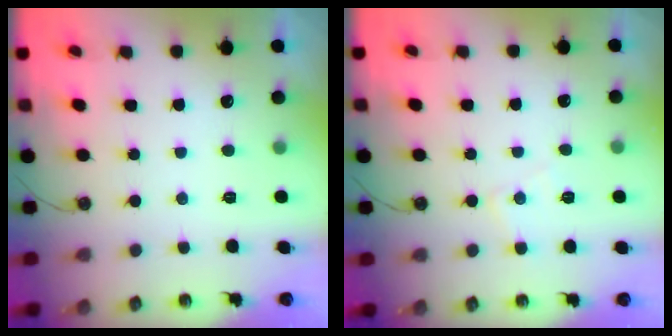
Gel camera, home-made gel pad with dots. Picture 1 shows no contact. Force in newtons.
{"total": 5.2, "press": 5.1, "slide": 0.7}